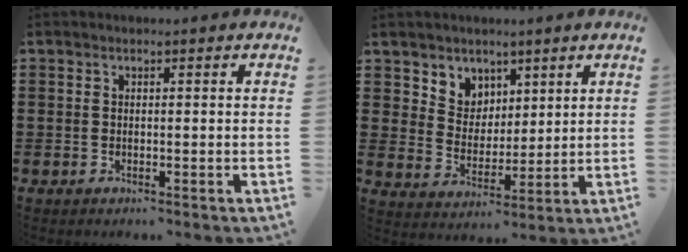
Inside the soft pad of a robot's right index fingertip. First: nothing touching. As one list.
[{"total": 5.5, "force": [3.7, 4.1, -0.5], "torque": [-0.023, -0.008, 0.069]}]